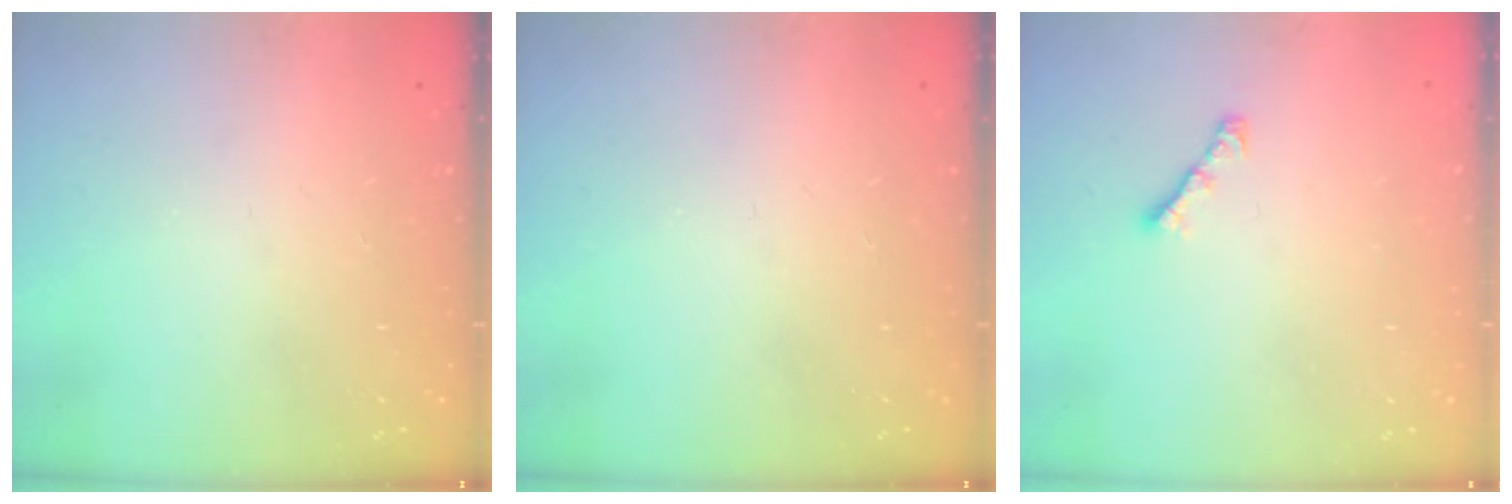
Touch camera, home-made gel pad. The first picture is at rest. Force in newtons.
{"total": 0.0}
{"total": 3.0, "press": 2.9, "slide": 0.7}